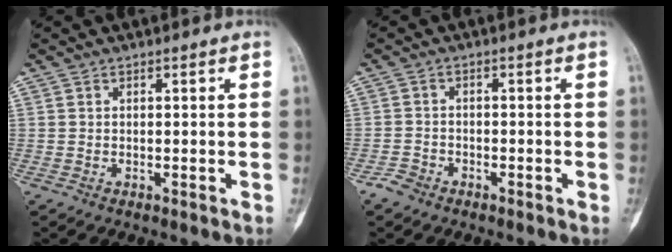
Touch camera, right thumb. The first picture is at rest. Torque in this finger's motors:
{"motor_torque": [-0.14, -0.06, 0.29, -0.20, 0.06]}